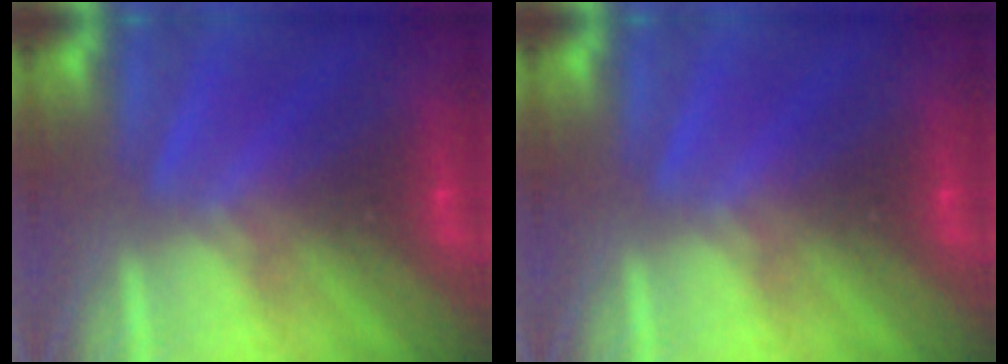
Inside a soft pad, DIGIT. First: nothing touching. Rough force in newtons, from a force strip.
{"total": 0.0}